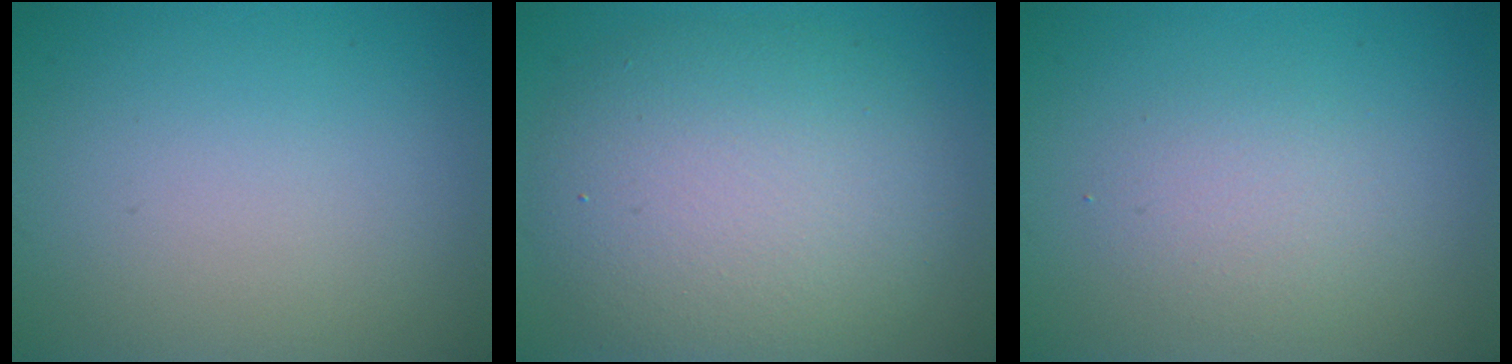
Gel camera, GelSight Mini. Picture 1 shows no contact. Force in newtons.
{"total": 8.4, "press": 8.4, "slide": 0.5}
{"total": 2.0, "press": 2.0, "slide": 0.2}